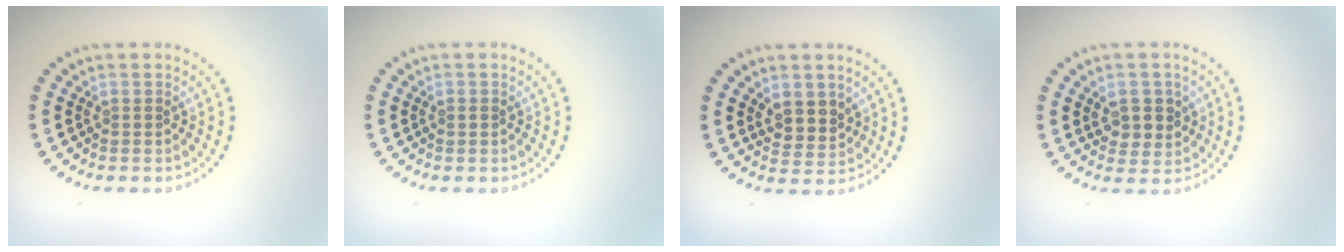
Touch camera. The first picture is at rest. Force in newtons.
{"total": 0.8, "press": 0.8, "slide": 0.2}
{"total": 2.4, "press": 2.3, "slide": 1.0}
{"total": 2.8, "press": 2.7, "slide": 0.8}